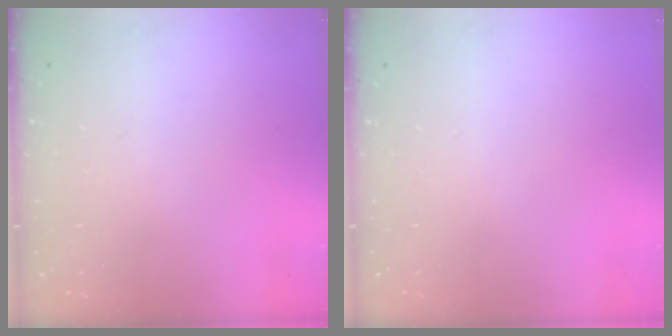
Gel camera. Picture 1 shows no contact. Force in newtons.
{"total": 0.0}